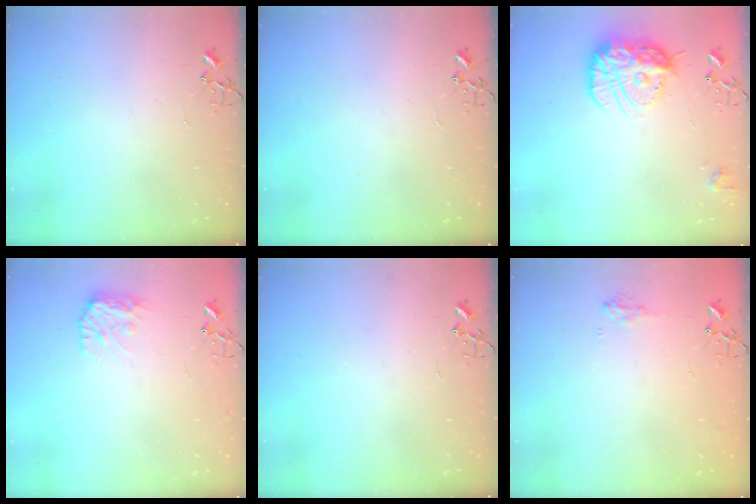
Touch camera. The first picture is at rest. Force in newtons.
{"total": 0.0}
{"total": 16.5, "press": 16.4, "slide": 1.4}
{"total": 9.2, "press": 9.2, "slide": 0.3}
{"total": 0.0}
{"total": 7.6, "press": 7.6, "slide": 0.7}